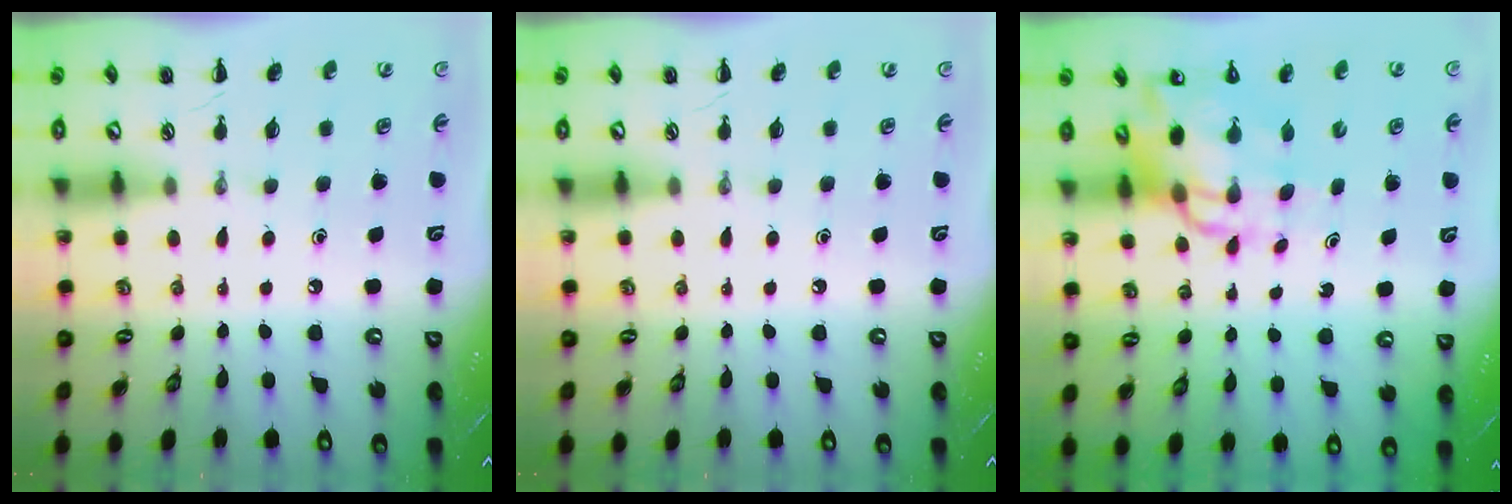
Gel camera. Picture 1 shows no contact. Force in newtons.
{"total": 0.0}
{"total": 11.2, "press": 10.7, "slide": 3.1}